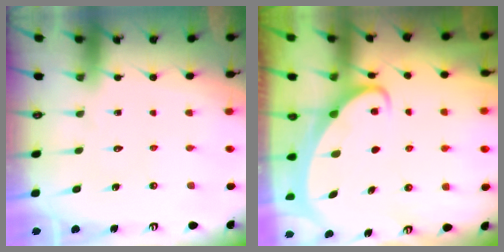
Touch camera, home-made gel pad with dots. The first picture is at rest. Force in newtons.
{"total": 2.8, "press": 2.7, "slide": 0.3}